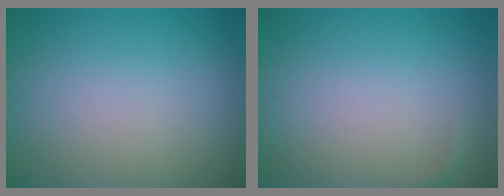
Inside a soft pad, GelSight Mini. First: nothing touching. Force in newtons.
{"total": 0.6, "press": 0.6, "slide": 0.1}